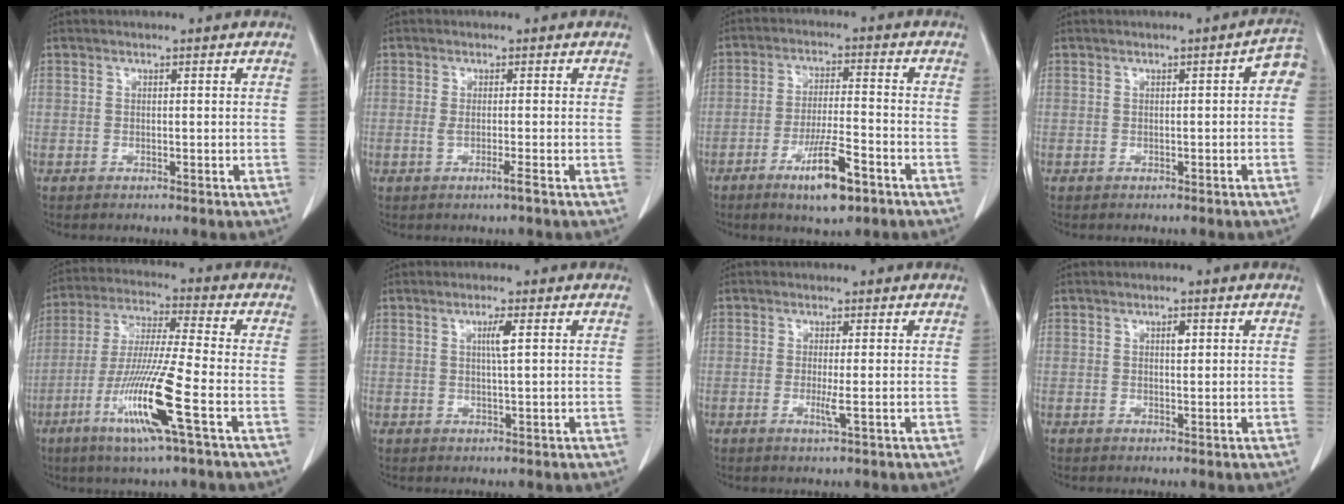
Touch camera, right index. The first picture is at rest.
{"total": 2.0, "force": [-0.8, -0.5, 1.7], "torque": [-0.030, -0.005, -0.017]}
{"total": 8.9, "force": [-5.1, 1.3, 7.1], "torque": [-0.128, -0.012, -0.084]}
{"total": 2.7, "force": [0.0, 1.1, 2.5], "torque": [-0.022, 0.014, -0.004]}
{"total": 13.9, "force": [-5.5, -0.8, 12.7], "torque": [-0.258, -0.025, -0.107]}
{"total": 2.4, "force": [0.7, -0.3, 2.3], "torque": [-0.042, -0.001, 0.011]}
{"total": 2.0, "force": [-0.4, -0.3, 1.9], "torque": [-0.039, -0.005, -0.007]}
{"total": 1.2, "force": [0.4, 0.5, 1.0], "torque": [-0.016, 0.001, 0.006]}